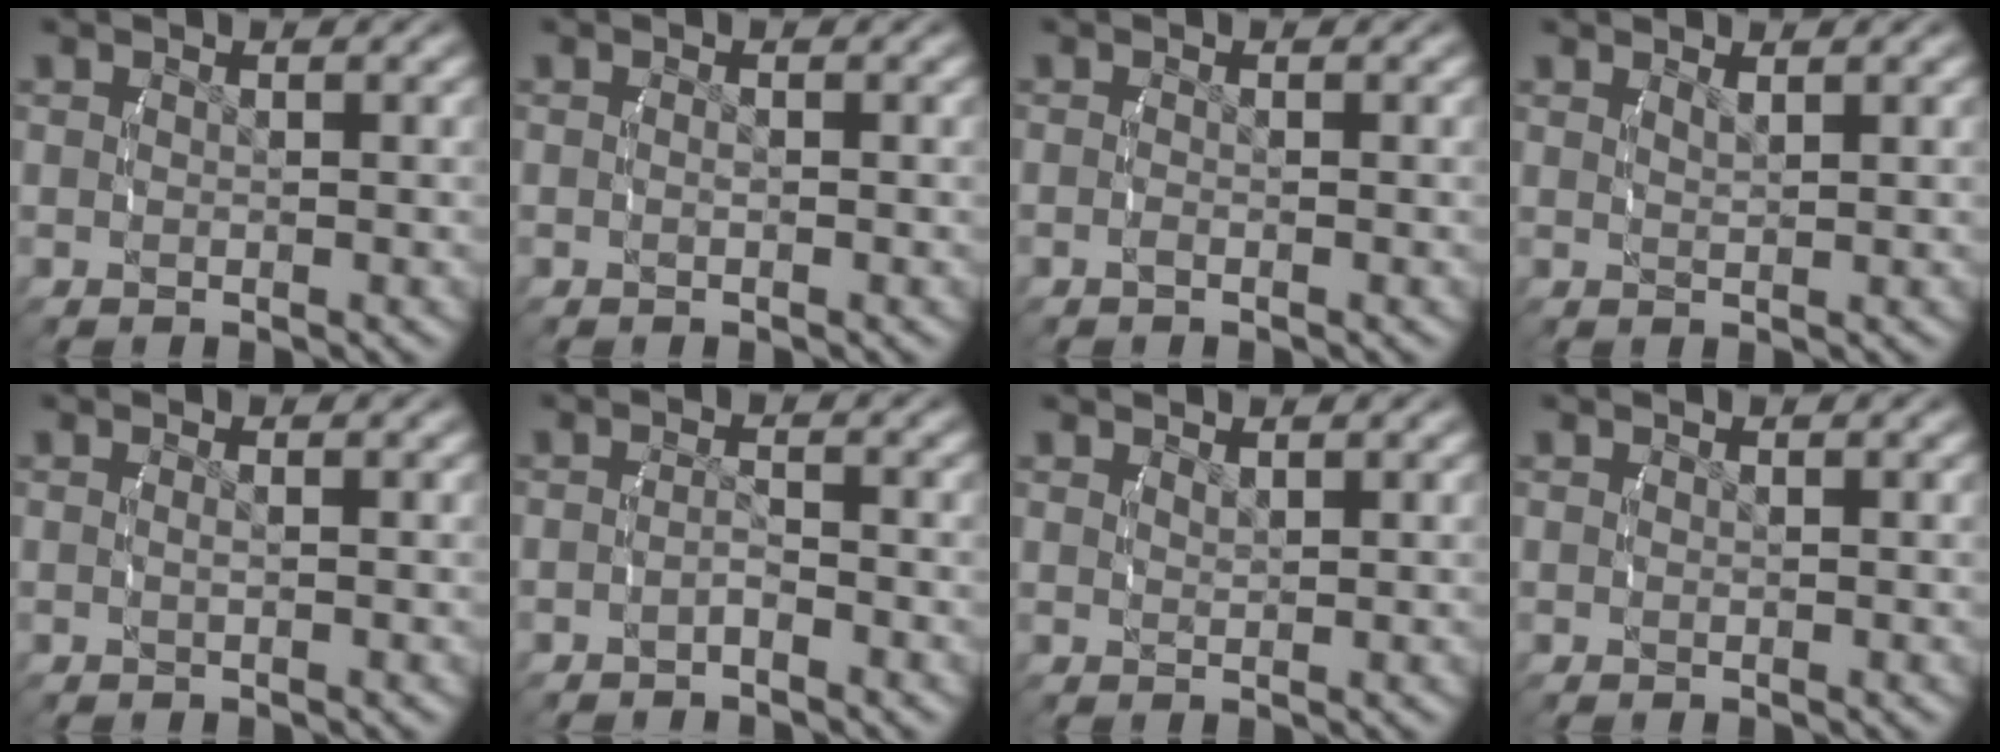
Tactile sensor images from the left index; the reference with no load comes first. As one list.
[{"total": 0.5, "force": [-0.3, 0.1, 0.4], "torque": [-0.013, -0.002, -0.007]}, {"total": 0.7, "force": [-0.6, -0.1, 0.3], "torque": [-0.011, -0.004, -0.011]}, {"total": 1.2, "force": [0.8, -0.8, 0.3], "torque": [-0.004, -0.007, 0.023]}, {"total": 0.7, "force": [-0.3, -0.1, 0.6], "torque": [-0.016, -0.004, -0.004]}, {"total": 1.4, "force": [-1.2, 0.3, 0.7], "torque": [-0.016, -0.005, -0.022]}, {"total": 1.0, "force": [0.7, -0.7, 0.1], "torque": [0.003, -0.005, 0.020]}, {"total": 0.0}]